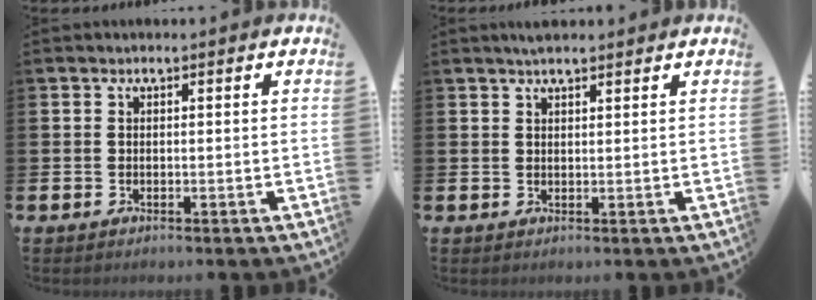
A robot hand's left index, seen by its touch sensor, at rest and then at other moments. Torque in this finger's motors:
{"motor_torque": [0.25, -0.51, -0.18, 0.01]}